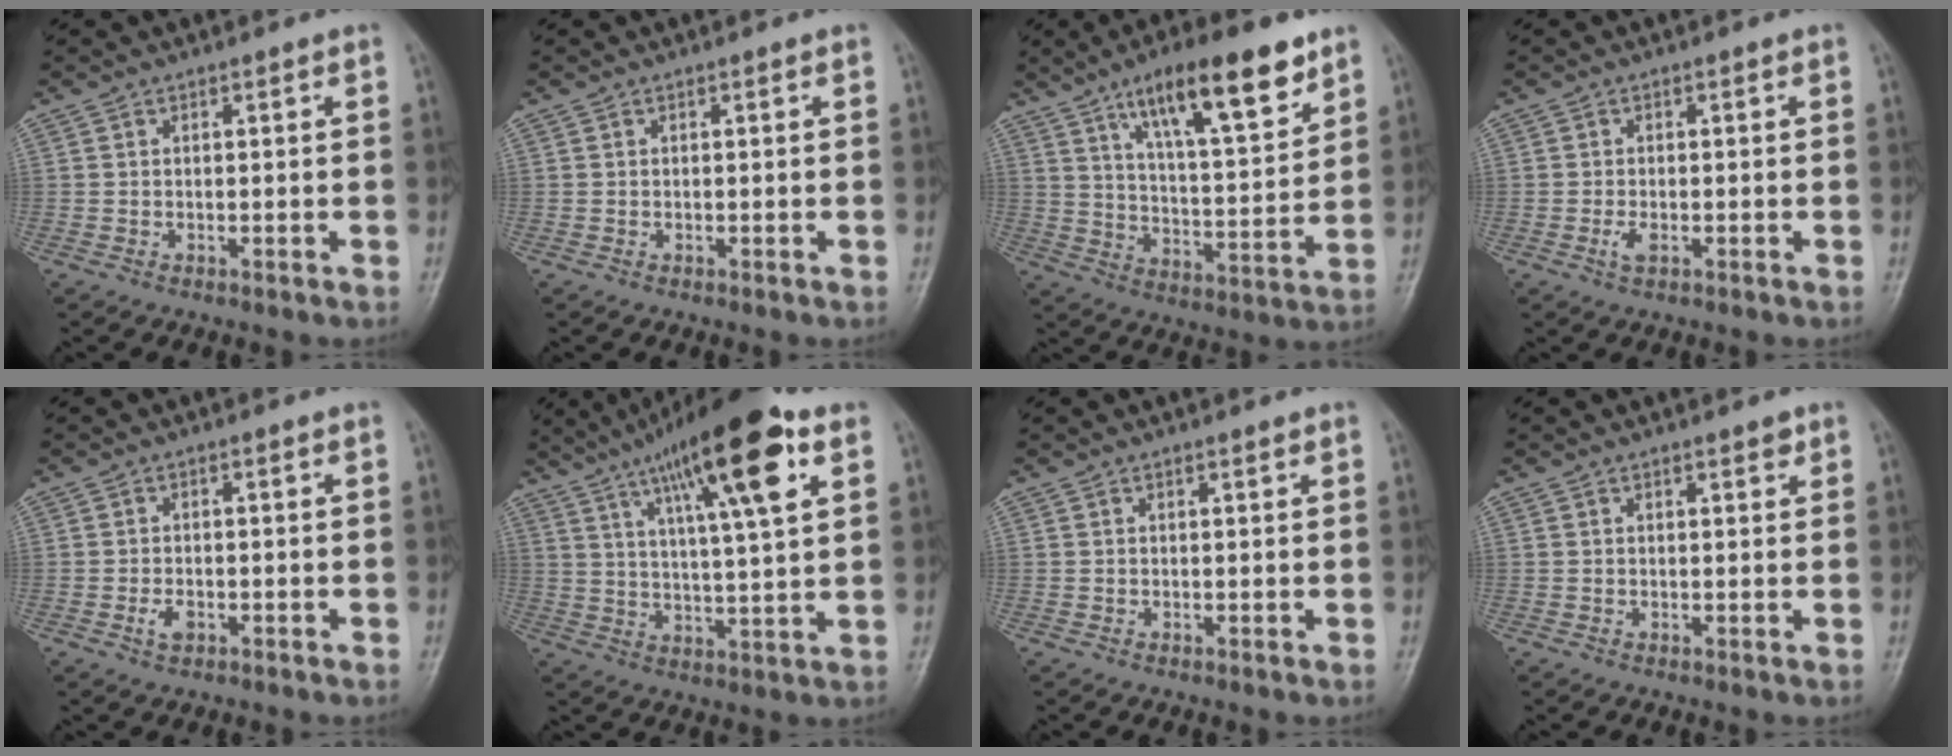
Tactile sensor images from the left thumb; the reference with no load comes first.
{"total": 0.0}
{"total": 18.0, "force": [10.6, 5.2, 13.6], "torque": [-0.191, -0.044, 0.178]}
{"total": 2.1, "force": [-0.7, 0.9, 1.7], "torque": [-0.038, 0.004, -0.014]}
{"total": 2.4, "force": [-1.0, 1.4, 1.7], "torque": [-0.033, 0.006, -0.016]}
{"total": 19.7, "force": [9.7, 4.2, 16.7], "torque": [-0.256, -0.011, 0.155]}
{"total": 0.7, "force": [0.4, 0.1, 0.5], "torque": [-0.008, 0.000, 0.006]}
{"total": 1.7, "force": [1.1, 0.6, 1.1], "torque": [-0.012, -0.004, 0.013]}